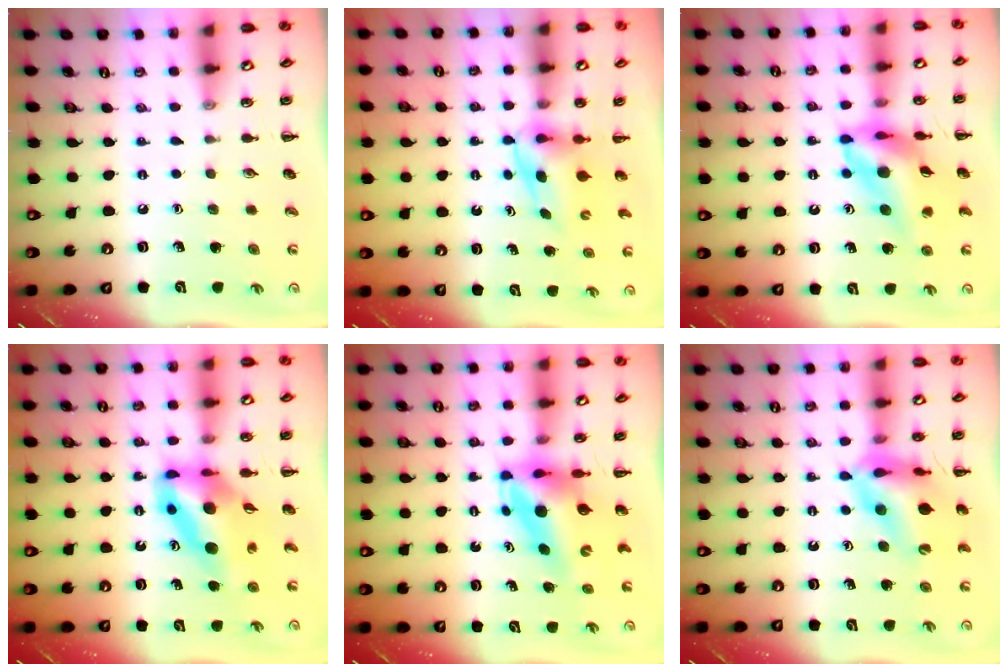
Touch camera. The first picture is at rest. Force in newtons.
{"total": 5.2, "press": 5.2, "slide": 0.4}
{"total": 14.2, "press": 13.5, "slide": 4.6}
{"total": 12.9, "press": 12.1, "slide": 4.5}
{"total": 7.0, "press": 6.7, "slide": 2.0}
{"total": 14.4, "press": 13.6, "slide": 4.8}